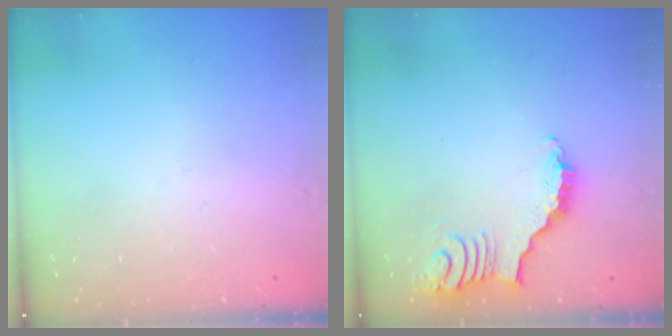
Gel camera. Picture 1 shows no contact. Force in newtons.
{"total": 3.8, "press": 3.8, "slide": 0.7}